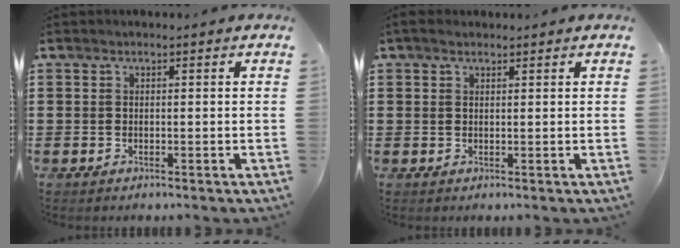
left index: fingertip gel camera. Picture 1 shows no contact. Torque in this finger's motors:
{"motor_torque": [2.14, 0.00, 0.36, 0.09]}